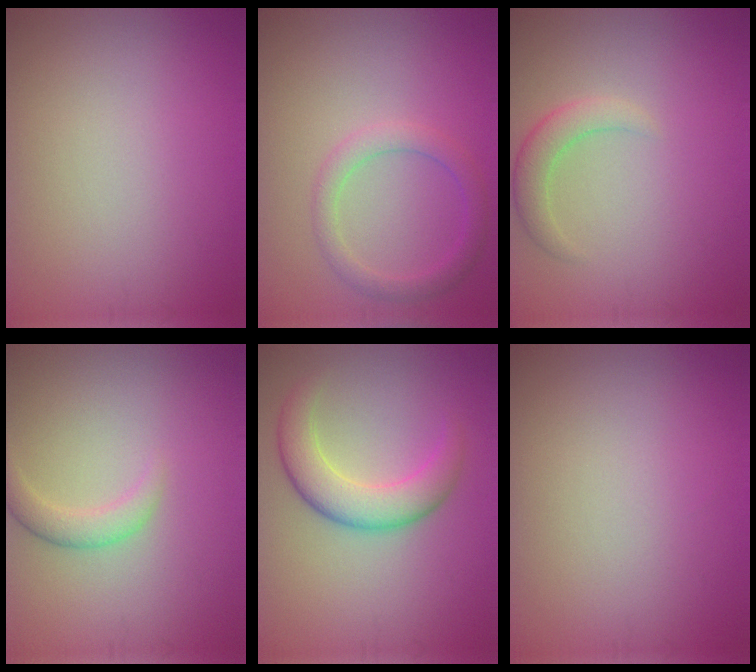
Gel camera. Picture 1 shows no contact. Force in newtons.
{"total": 2.4, "press": 2.4, "slide": 0.1}
{"total": 2.3, "press": 2.3, "slide": 0.4}
{"total": 2.0, "press": 2.0, "slide": 0.1}
{"total": 4.6, "press": 4.6, "slide": 0.1}
{"total": 0.0}